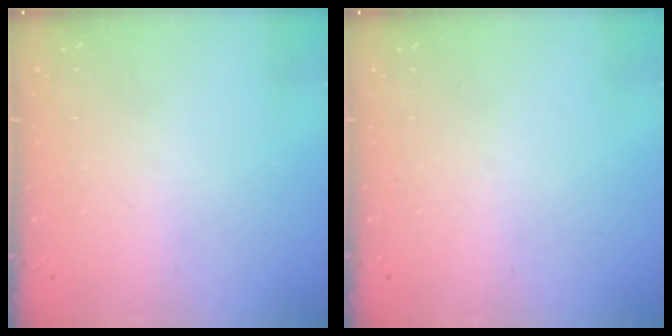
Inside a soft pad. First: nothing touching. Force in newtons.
{"total": 0.0}